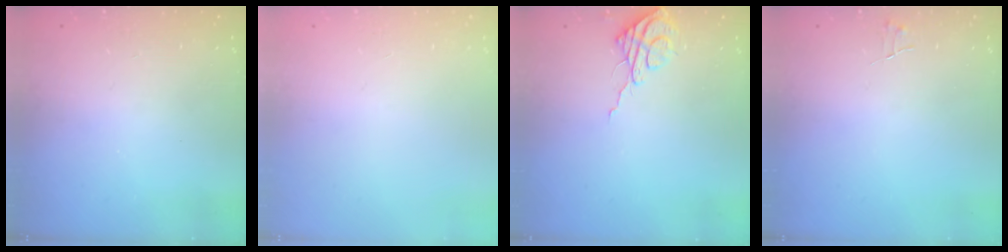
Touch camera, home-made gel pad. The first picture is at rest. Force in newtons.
{"total": 0.0}
{"total": 7.6, "press": 7.6, "slide": 0.3}
{"total": 3.9, "press": 3.9, "slide": 0.4}